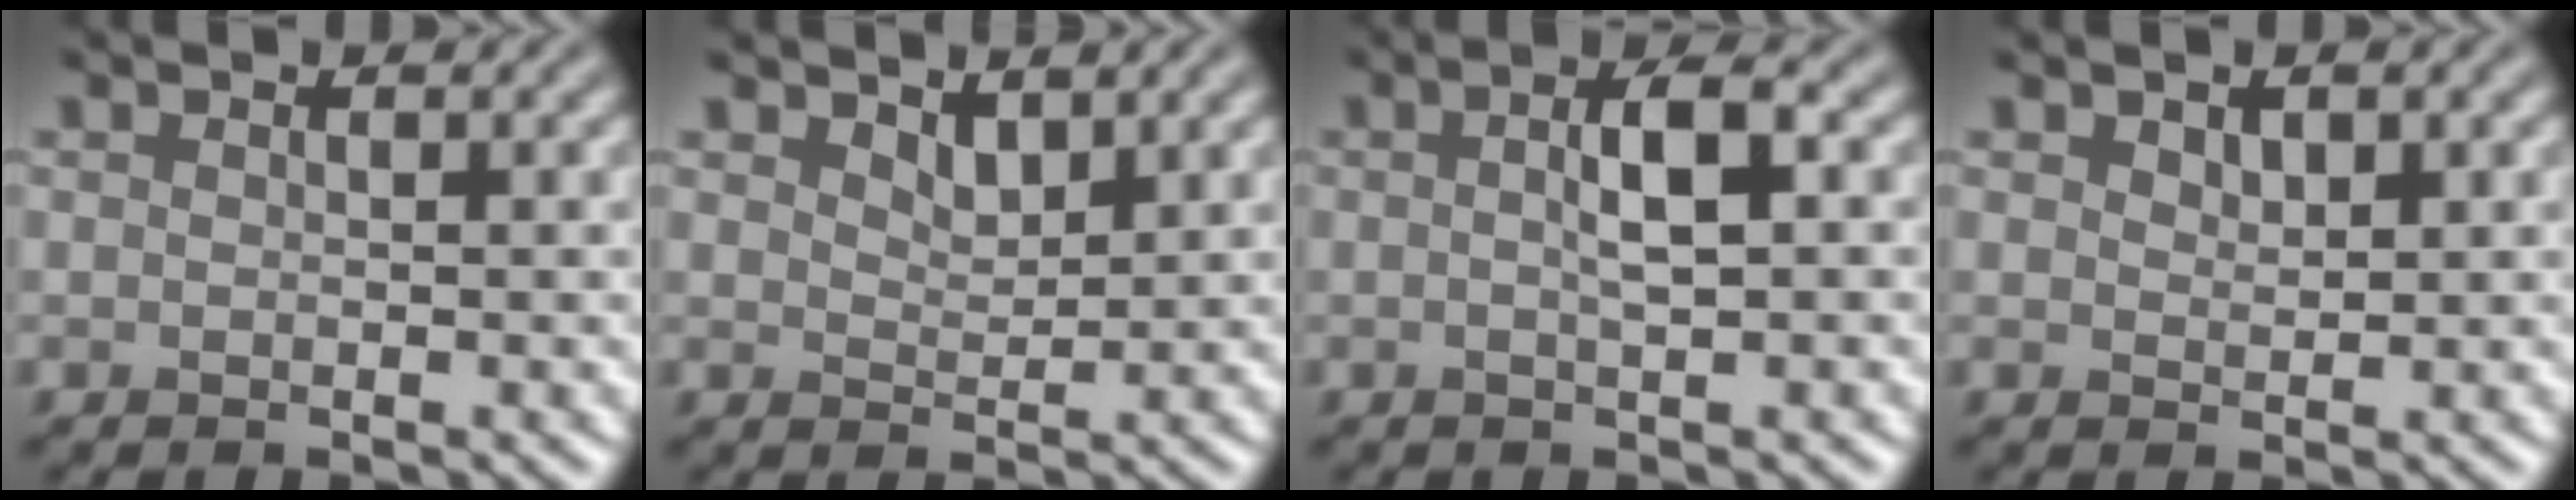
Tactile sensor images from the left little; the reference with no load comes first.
{"total": 1.6, "force": [1.2, 0.7, 0.8], "torque": [-0.021, -0.004, 0.020]}
{"total": 3.1, "force": [0.3, 0.9, 3.0], "torque": [-0.059, 0.009, 0.001]}
{"total": 1.2, "force": [0.7, 0.6, 0.8], "torque": [-0.015, -0.002, 0.013]}